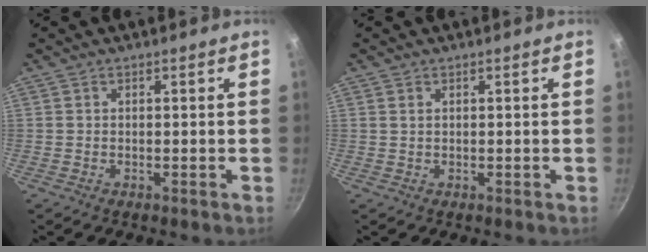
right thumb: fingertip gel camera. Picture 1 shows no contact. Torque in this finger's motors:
{"motor_torque": [-0.15, 0.04, 0.13, 0.66, -0.02]}